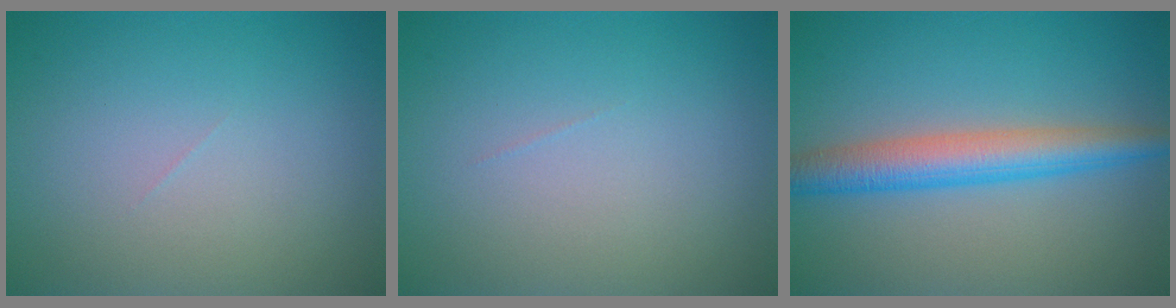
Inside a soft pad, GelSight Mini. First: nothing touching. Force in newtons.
{"total": 0.0}
{"total": 4.9, "press": 4.9, "slide": 0.0}